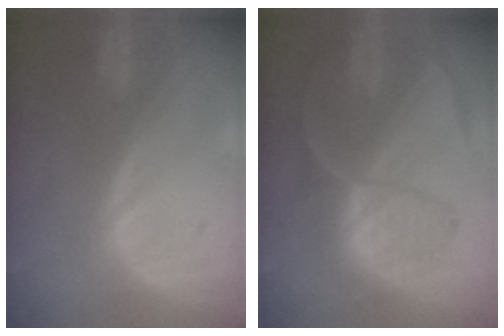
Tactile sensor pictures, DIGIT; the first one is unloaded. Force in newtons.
{"total": 9.0, "press": 7.5, "slide": 5.0}